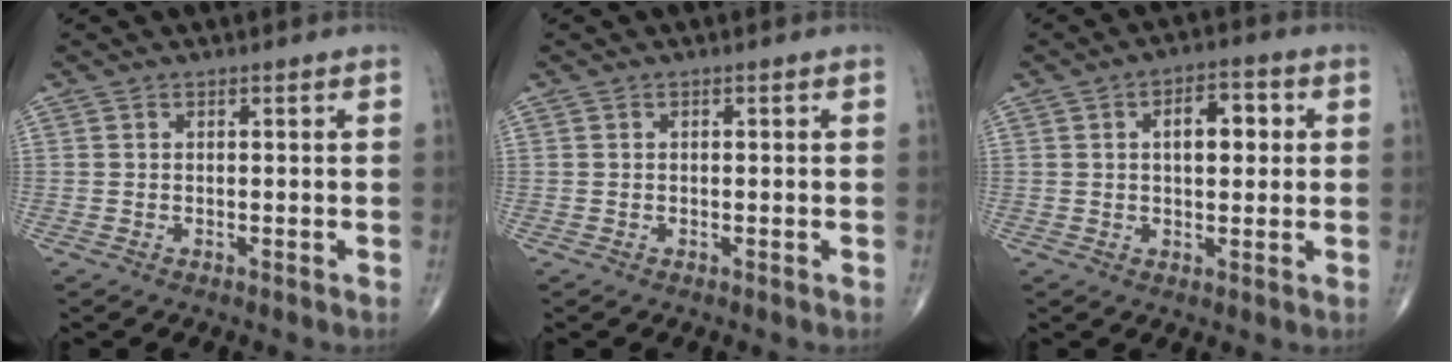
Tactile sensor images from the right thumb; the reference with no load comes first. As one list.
[{"total": 0.0}, {"total": 7.3, "force": [1.4, 3.8, 6.0], "torque": [-0.070, 0.009, 0.017]}]